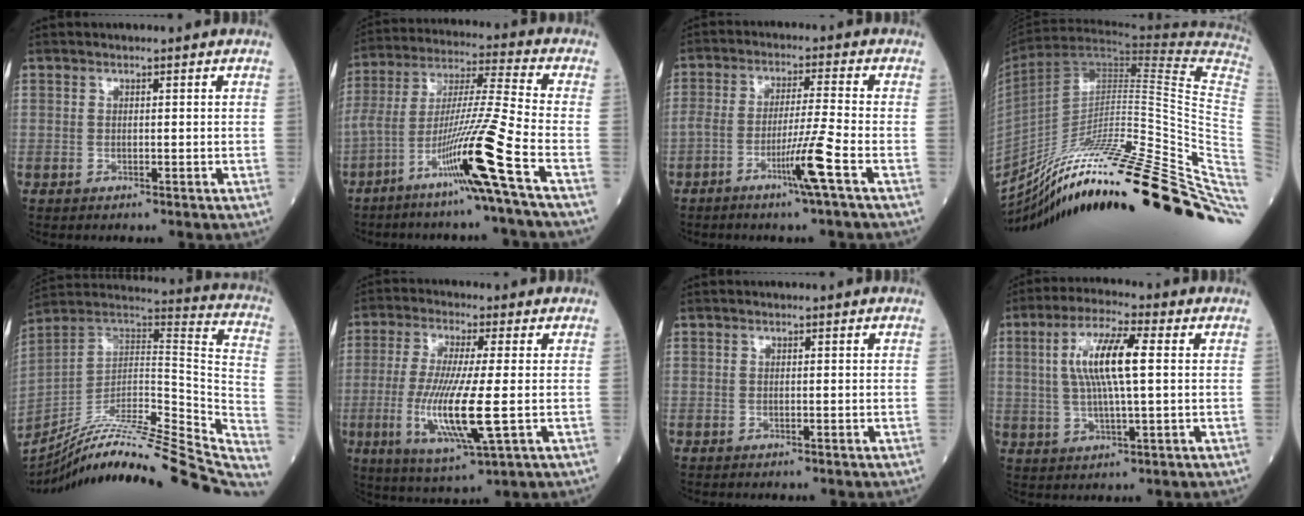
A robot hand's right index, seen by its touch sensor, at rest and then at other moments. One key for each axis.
{"total": 15.4, "fx": -7.9, "fy": -2.9, "fz": 12.9, "tx": -0.253, "ty": -0.016, "tz": -0.148}
{"total": 7.1, "fx": -3.6, "fy": -1.6, "fz": 5.9, "tx": -0.113, "ty": -0.007, "tz": -0.070}
{"total": 35.5, "fx": -21.8, "fy": 0.8, "fz": 28.0, "tx": -0.299, "ty": -0.006, "tz": -0.337}
{"total": 35.2, "fx": -31.4, "fy": 2.0, "fz": 15.7, "tx": -0.150, "ty": -0.027, "tz": -0.444}
{"total": 12.4, "fx": -2.0, "fy": 0.8, "fz": 12.2, "tx": -0.253, "ty": -0.027, "tz": -0.039}
{"total": 0.0}
{"total": 9.8, "fx": 1.9, "fy": 1.4, "fz": 9.5, "tx": -0.194, "ty": 0.009, "tz": 0.035}